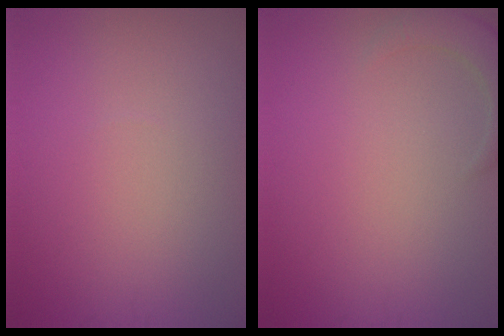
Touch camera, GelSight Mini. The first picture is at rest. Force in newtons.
{"total": 2.3, "press": 2.3, "slide": 0.4}